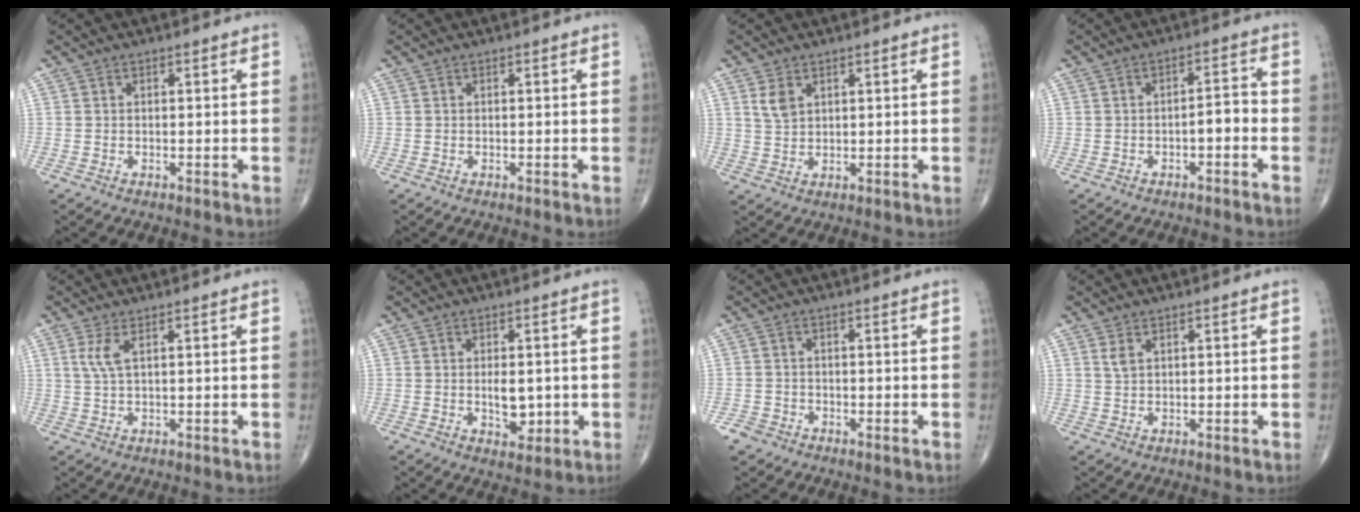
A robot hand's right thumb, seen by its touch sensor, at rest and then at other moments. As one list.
[{"total": 0.0}, {"total": 3.5, "force": [1.7, 2.2, 2.1], "torque": [-0.035, -0.007, 0.039]}, {"total": 3.6, "force": [-1.3, 1.5, 3.0], "torque": [-0.035, 0.021, -0.022]}, {"total": 2.9, "force": [1.1, 0.7, 2.6], "torque": [-0.068, 0.001, 0.029]}, {"total": 4.8, "force": [-0.3, 2.7, 4.0], "torque": [-0.049, -0.005, 0.001]}, {"total": 2.5, "force": [-1.7, 1.8, 0.4], "torque": [-0.004, 0.009, -0.032]}, {"total": 1.6, "force": [0.9, 0.8, 1.1], "torque": [-0.023, 0.002, 0.023]}]